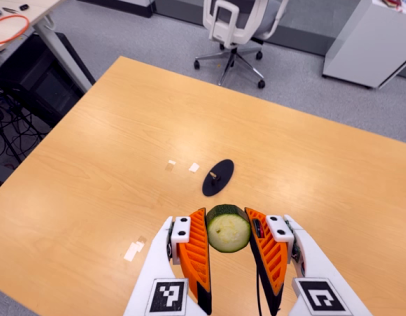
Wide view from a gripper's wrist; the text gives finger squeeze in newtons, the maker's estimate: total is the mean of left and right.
{"total": 11.3, "left": 12.6, "right": 10.1}